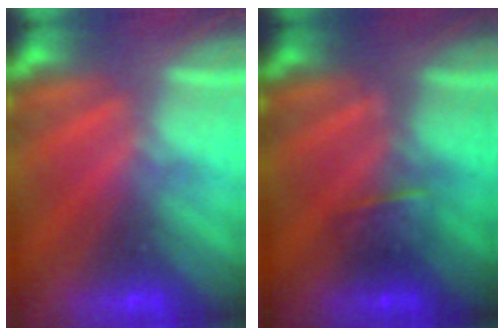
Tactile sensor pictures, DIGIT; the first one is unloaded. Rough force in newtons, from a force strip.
{"total": 2.5}